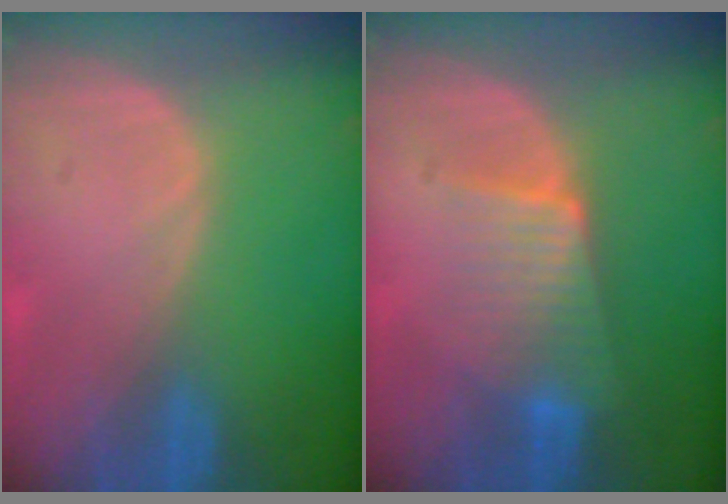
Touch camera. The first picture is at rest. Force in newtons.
{"total": 6.3, "press": 6.0, "slide": 2.0}